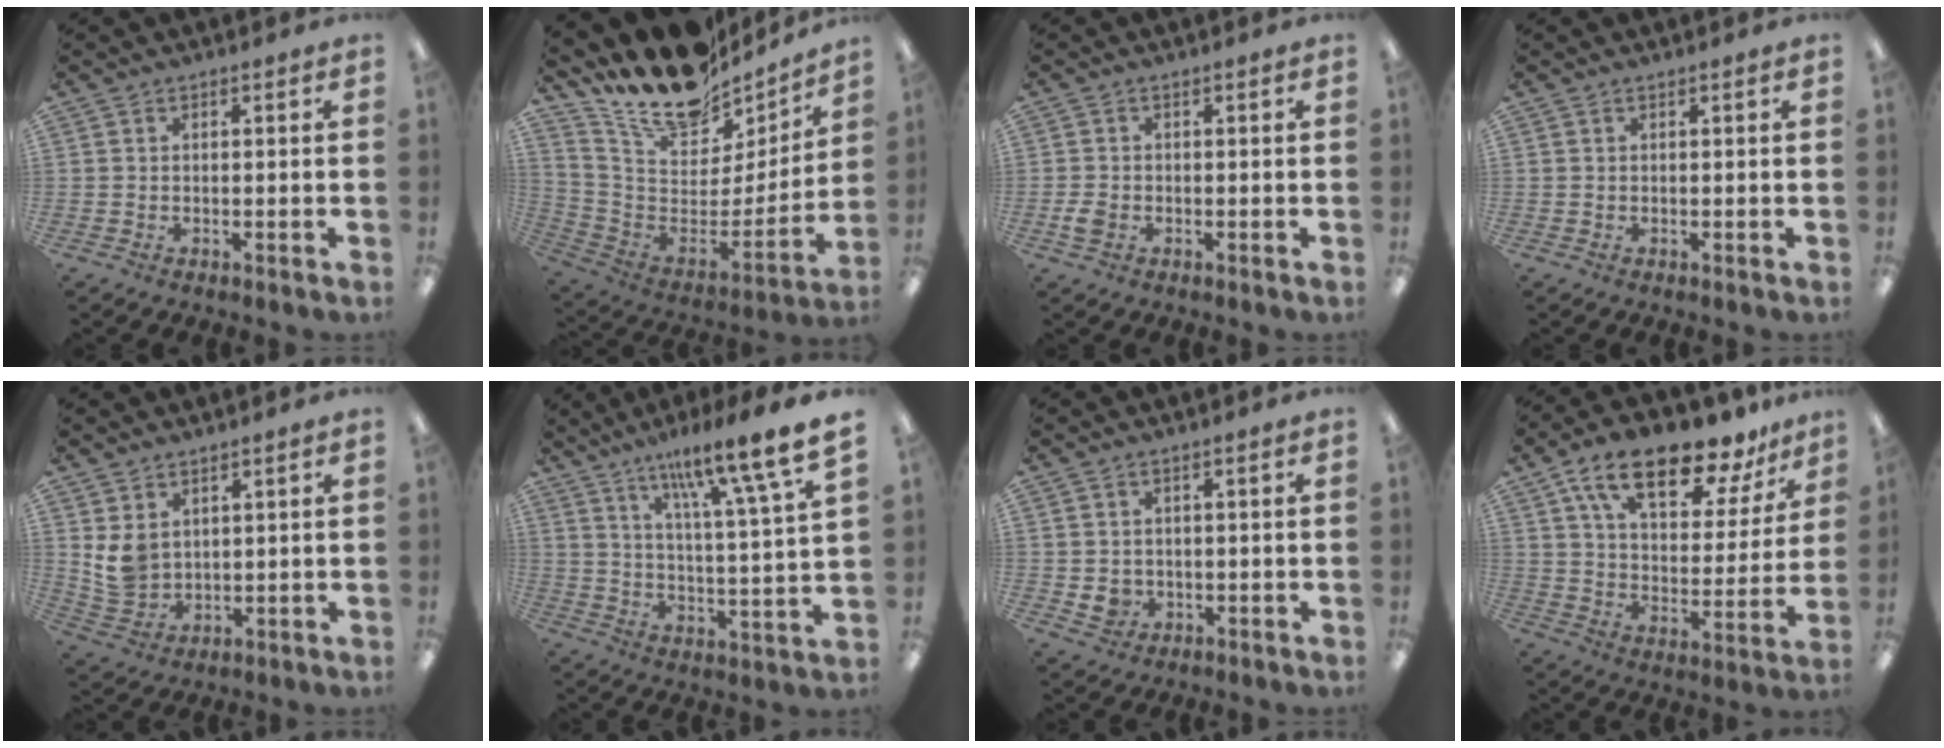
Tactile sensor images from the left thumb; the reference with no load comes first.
{"total": 18.2, "force": [15.0, 7.2, 7.4], "torque": [-0.132, -0.126, 0.262]}
{"total": 2.6, "force": [-0.7, 1.9, 1.6], "torque": [-0.040, -0.001, -0.016]}
{"total": 0.0}
{"total": 6.1, "force": [2.8, 4.6, 2.8], "torque": [-0.062, -0.007, 0.057]}
{"total": 14.7, "force": [11.1, 1.2, 9.6], "torque": [-0.151, -0.075, 0.171]}
{"total": 3.0, "force": [0.1, 2.8, 1.1], "torque": [-0.014, 0.000, 0.003]}
{"total": 17.8, "force": [13.1, 6.3, 10.2], "torque": [-0.166, -0.078, 0.221]}